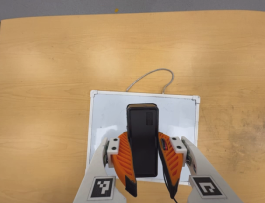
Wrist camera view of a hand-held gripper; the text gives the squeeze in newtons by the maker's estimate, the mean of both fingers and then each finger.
{"total": 10.1, "left": 8.5, "right": 11.7}